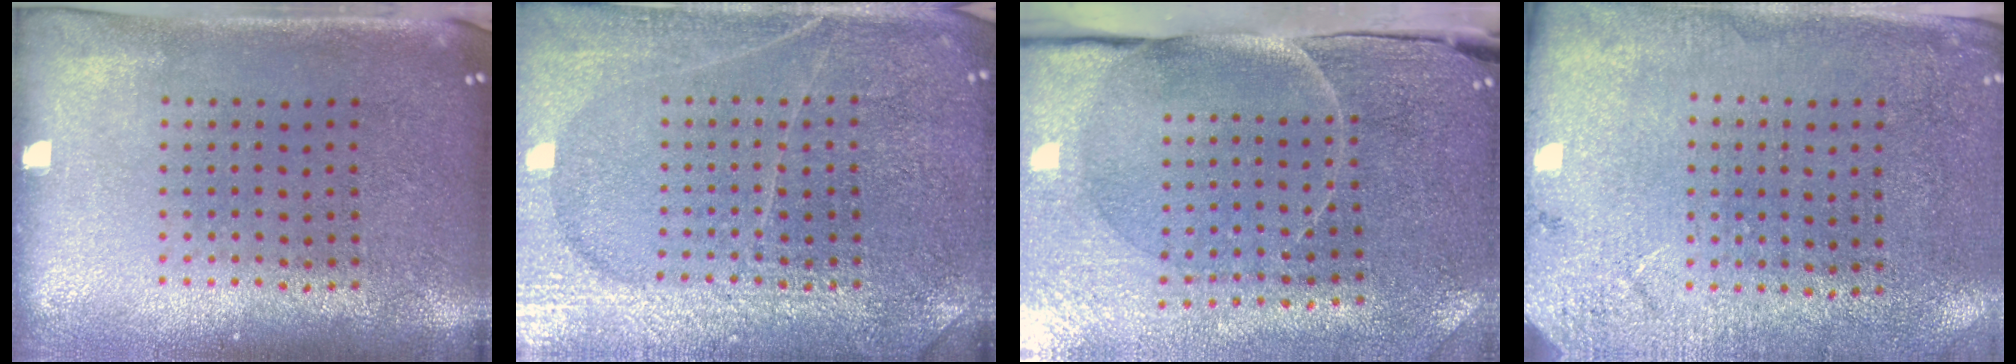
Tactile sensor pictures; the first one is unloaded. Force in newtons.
{"total": 3.7, "press": 3.7, "slide": 0.3}
{"total": 3.8, "press": 3.6, "slide": 1.3}
{"total": 2.6, "press": 2.4, "slide": 1.1}